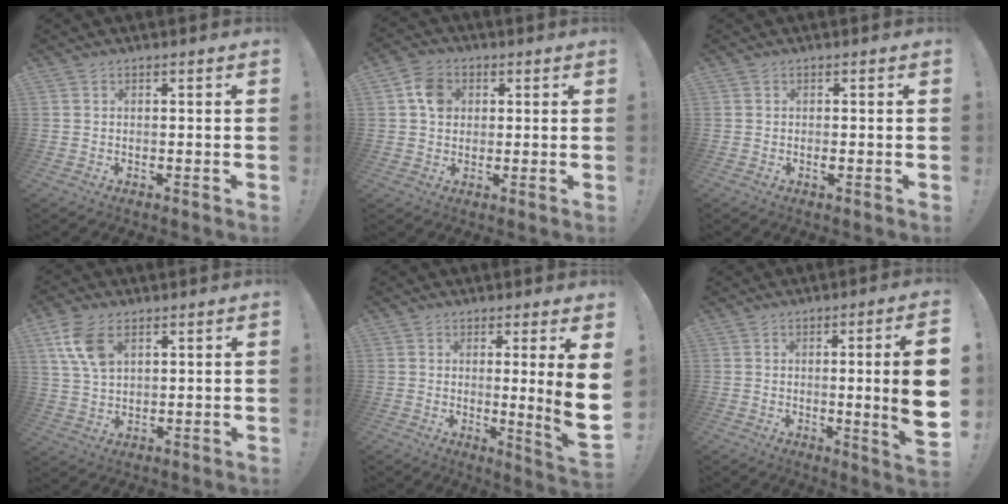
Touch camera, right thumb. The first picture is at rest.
{"total": 7.5, "force": [1.8, 6.3, 3.5], "torque": [-0.045, 0.004, 0.036]}
{"total": 0.9, "force": [-0.4, 0.2, 0.9], "torque": [-0.016, -0.001, -0.006]}
{"total": 9.5, "force": [4.5, 5.6, 6.2], "torque": [-0.123, -0.011, 0.087]}
{"total": 8.1, "force": [1.0, -1.4, 7.9], "torque": [-0.110, -0.032, 0.008]}
{"total": 10.9, "force": [0.2, -0.3, 10.9], "torque": [-0.154, -0.016, -0.003]}